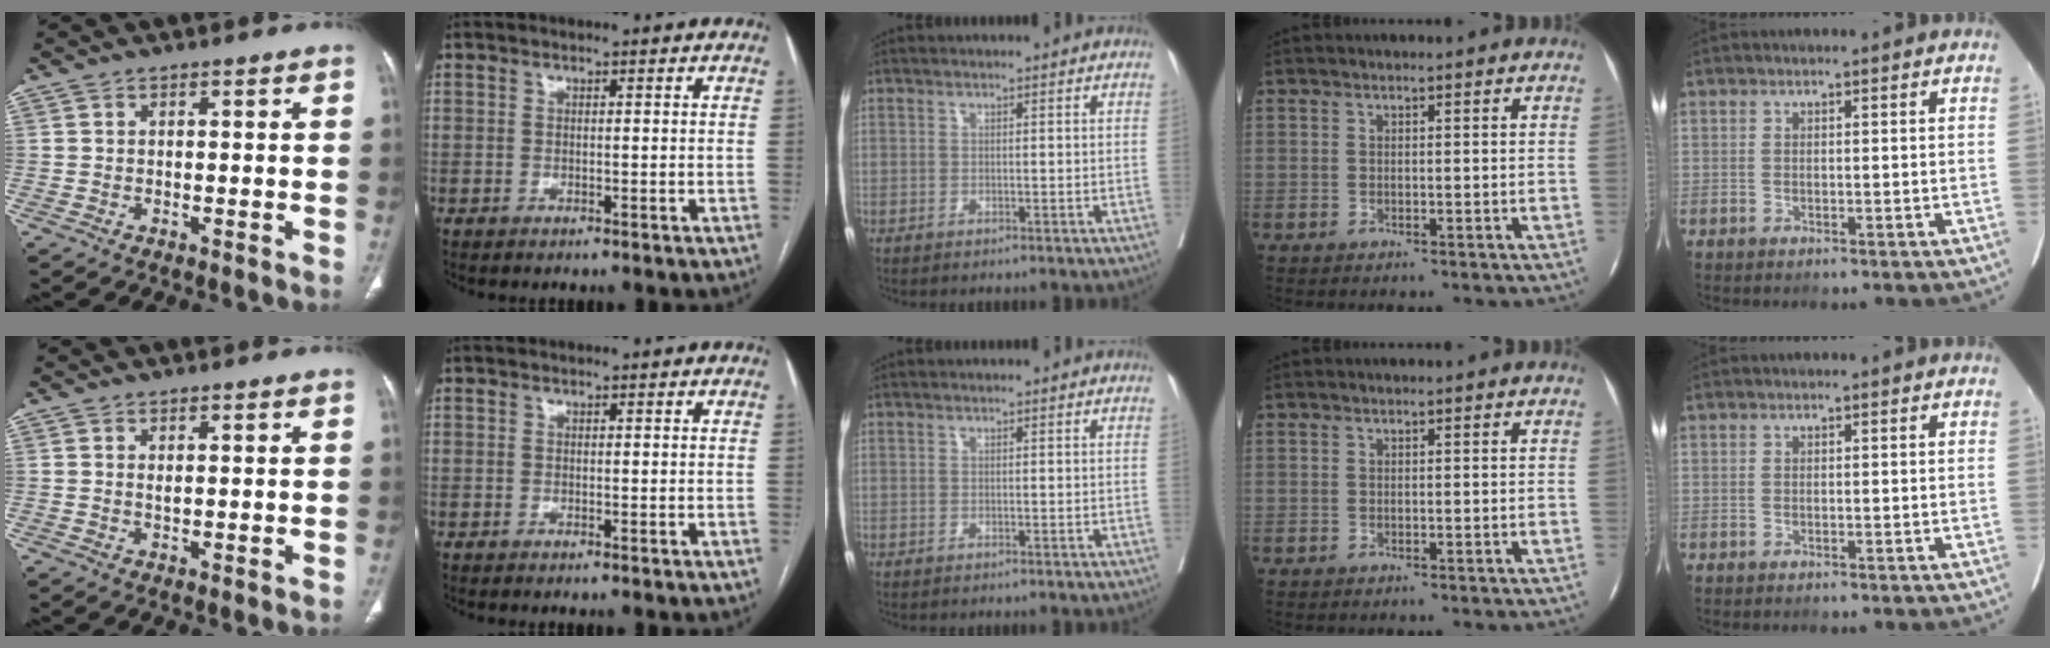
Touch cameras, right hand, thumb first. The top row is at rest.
{"thumb": {"total": 1.1, "force": [0.3, 0.5, 0.9], "torque": [-0.017, -0.004, 0.007]}}